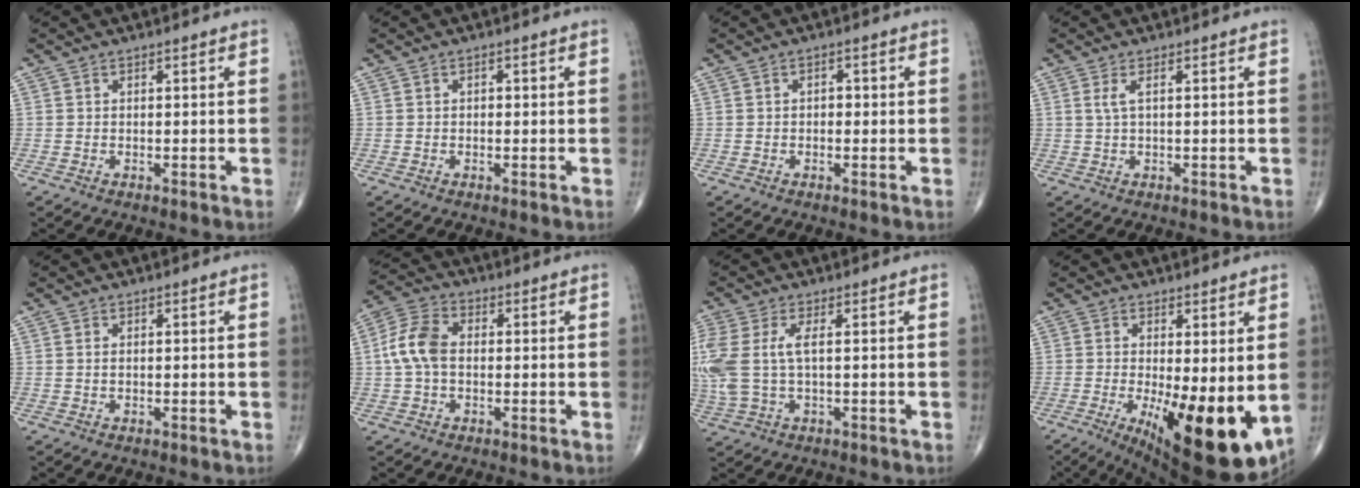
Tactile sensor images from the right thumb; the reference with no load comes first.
{"total": 0.7, "force": [0.1, 0.4, 0.5], "torque": [-0.002, 0.001, 0.000]}
{"total": 1.4, "force": [0.0, 1.0, 1.0], "torque": [-0.003, 0.004, -0.005]}
{"total": 1.8, "force": [0.5, 0.3, 1.7], "torque": [-0.050, 0.007, 0.014]}
{"total": 0.6, "force": [0.1, 0.3, 0.5], "torque": [-0.013, 0.002, 0.004]}
{"total": 8.0, "force": [0.1, 5.2, 6.2], "torque": [-0.129, 0.023, -0.008]}
{"total": 10.3, "force": [0.9, 4.5, 9.2], "torque": [-0.260, 0.011, 0.024]}
{"total": 17.4, "force": [-3.0, 6.1, 16.0], "torque": [-0.207, -0.032, -0.021]}